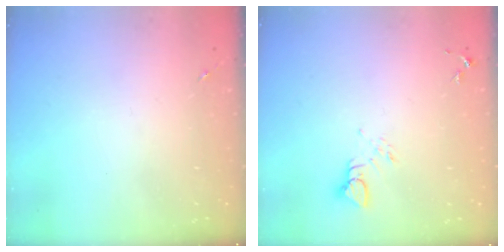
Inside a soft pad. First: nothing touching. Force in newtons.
{"total": 3.8, "press": 3.8, "slide": 0.5}